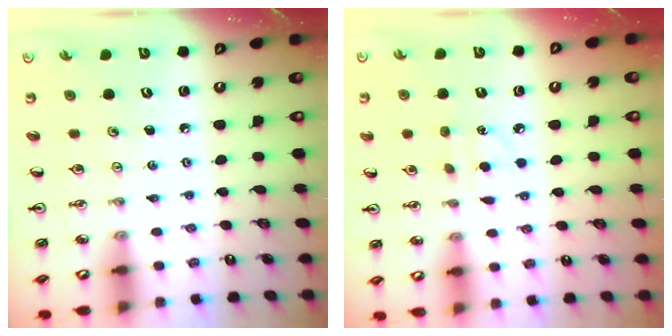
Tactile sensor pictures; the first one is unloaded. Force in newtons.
{"total": 6.1, "press": 6.1, "slide": 0.7}